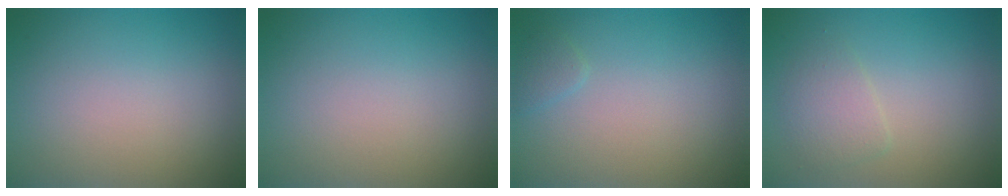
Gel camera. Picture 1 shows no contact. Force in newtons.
{"total": 0.0}
{"total": 0.8, "press": 0.8, "slide": 0.1}
{"total": 1.9, "press": 1.9, "slide": 0.0}